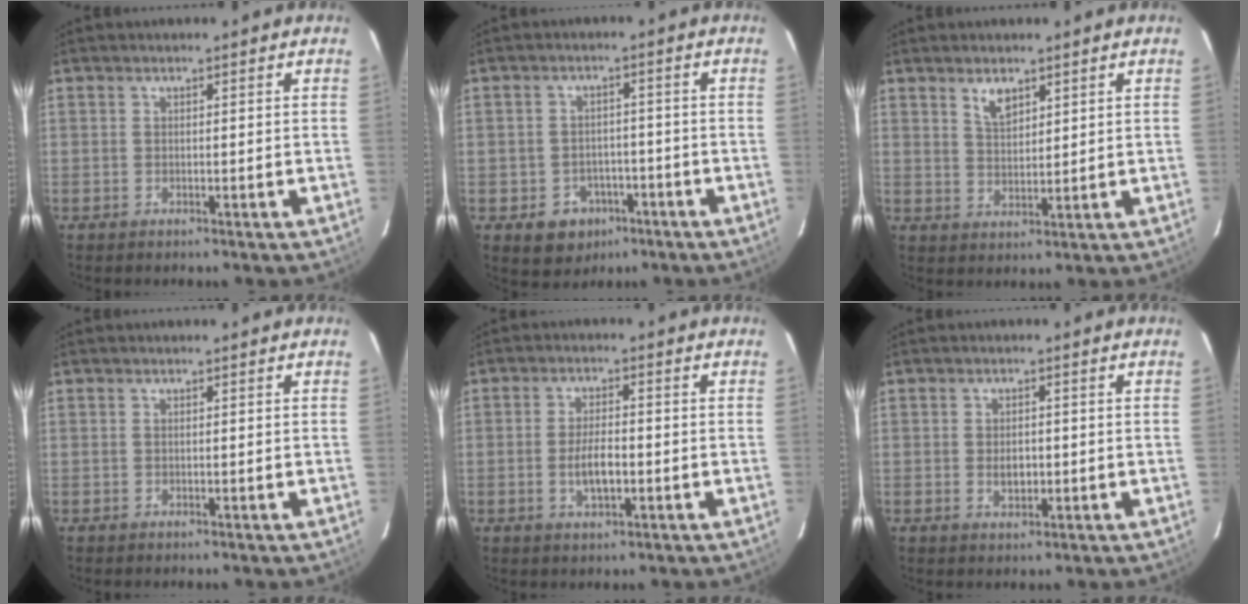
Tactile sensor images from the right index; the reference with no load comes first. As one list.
[{"total": 6.9, "force": [-3.4, 5.7, 1.8], "torque": [-0.044, 0.018, -0.029]}, {"total": 4.0, "force": [2.7, 1.8, 2.4], "torque": [-0.042, 0.000, 0.051]}, {"total": 0.0}, {"total": 5.1, "force": [-1.4, 2.0, 4.5], "torque": [-0.088, -0.002, -0.021]}, {"total": 2.7, "force": [-0.4, 1.8, 1.9], "torque": [-0.032, -0.001, -0.004]}]